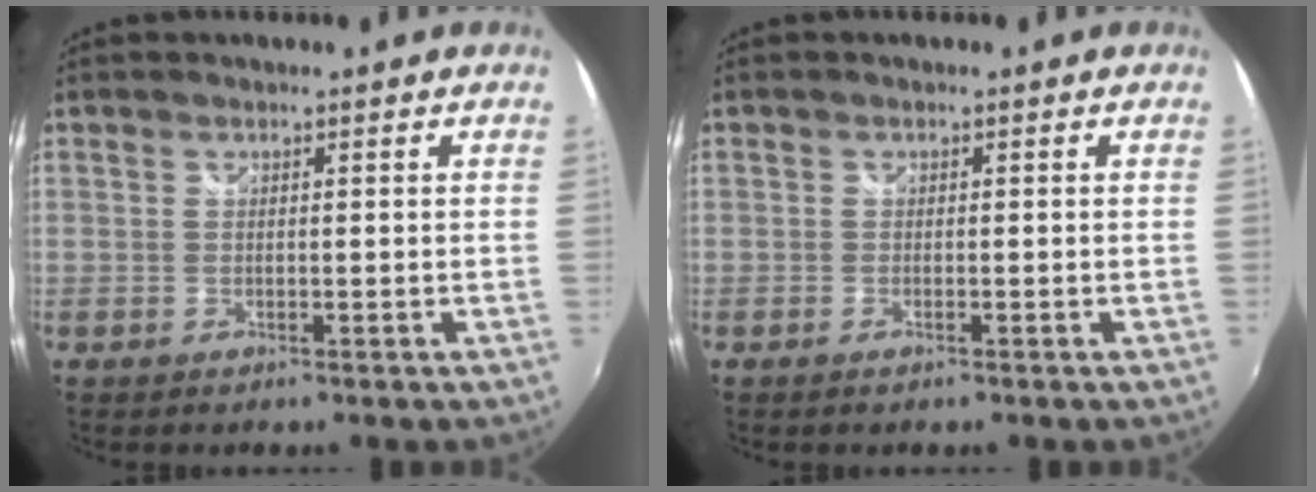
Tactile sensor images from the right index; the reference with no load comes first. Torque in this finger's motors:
{"motor_torque": [0.15, 0.07, 0.01, 0.01]}